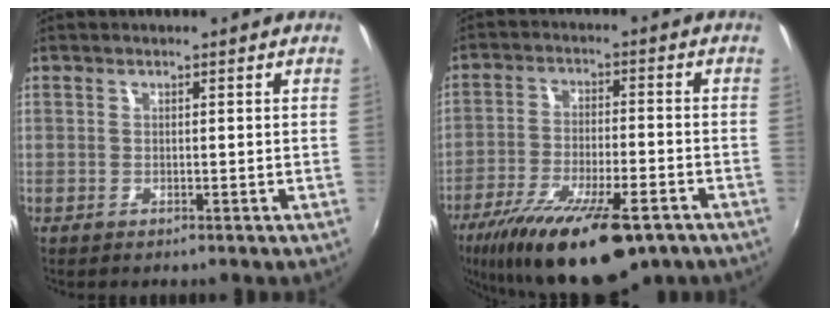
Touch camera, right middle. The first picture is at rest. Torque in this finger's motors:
{"motor_torque": [1.40, -0.74, 0.46, 0.21]}